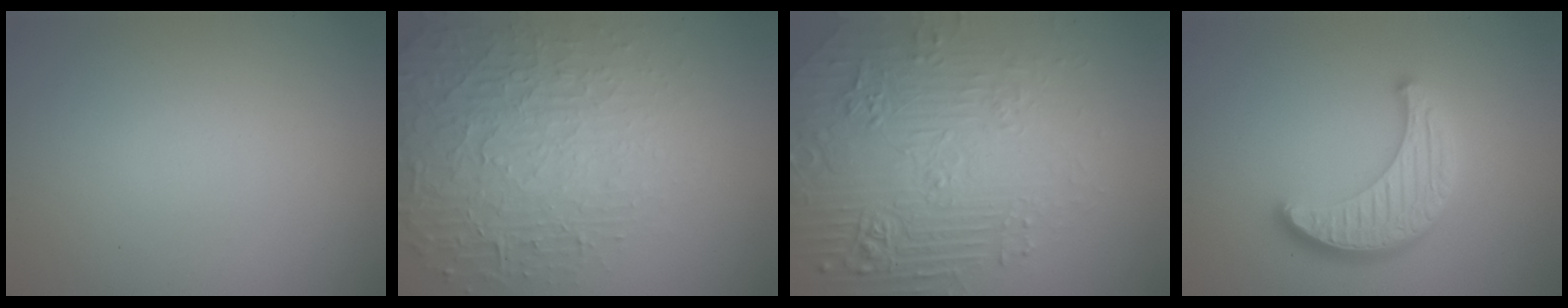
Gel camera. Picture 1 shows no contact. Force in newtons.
{"total": 6.6, "press": 5.1, "slide": 4.3}
{"total": 8.5, "press": 5.9, "slide": 6.1}
{"total": 4.6, "press": 3.8, "slide": 2.5}